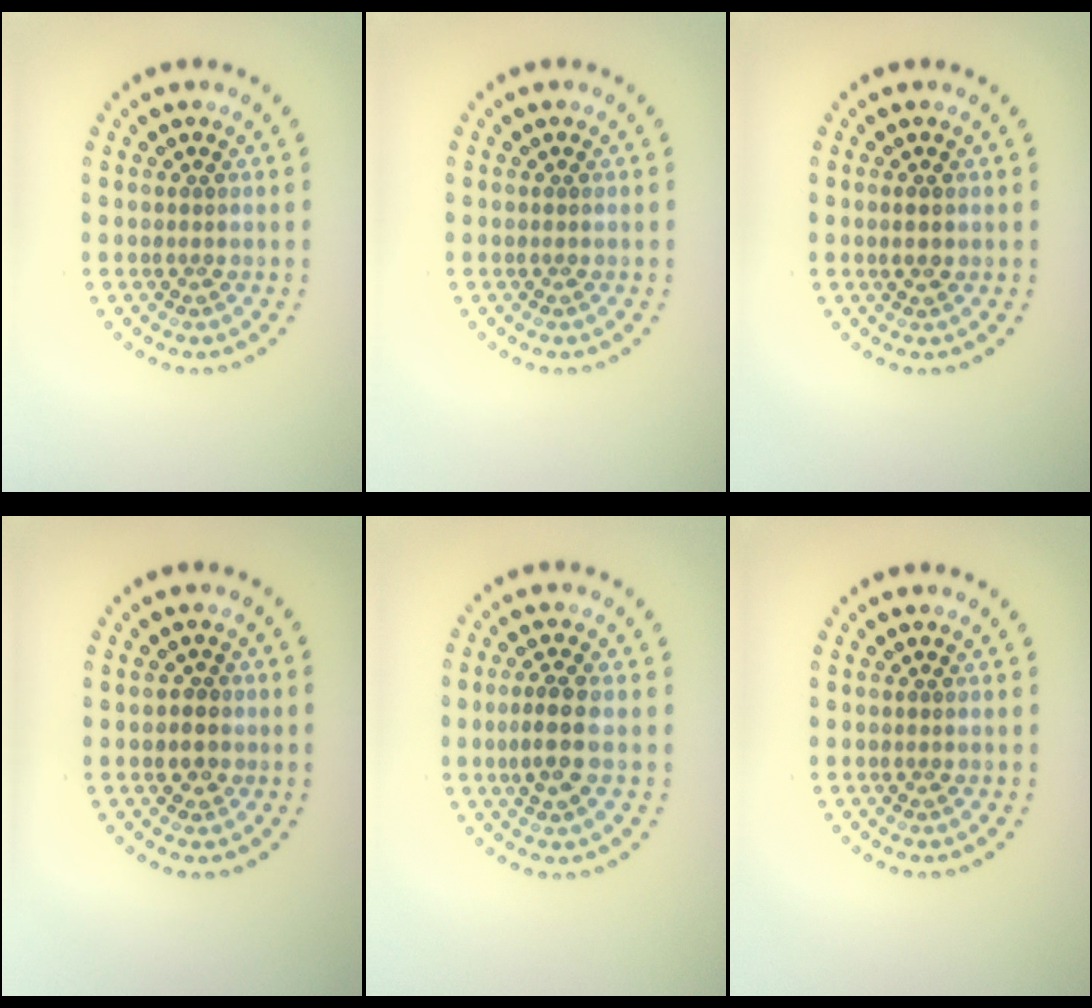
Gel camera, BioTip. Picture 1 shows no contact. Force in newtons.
{"total": 0.0}
{"total": 1.5, "press": 1.5, "slide": 0.1}
{"total": 1.1, "press": 1.0, "slide": 0.5}
{"total": 2.7, "press": 2.5, "slide": 0.8}
{"total": 0.0}